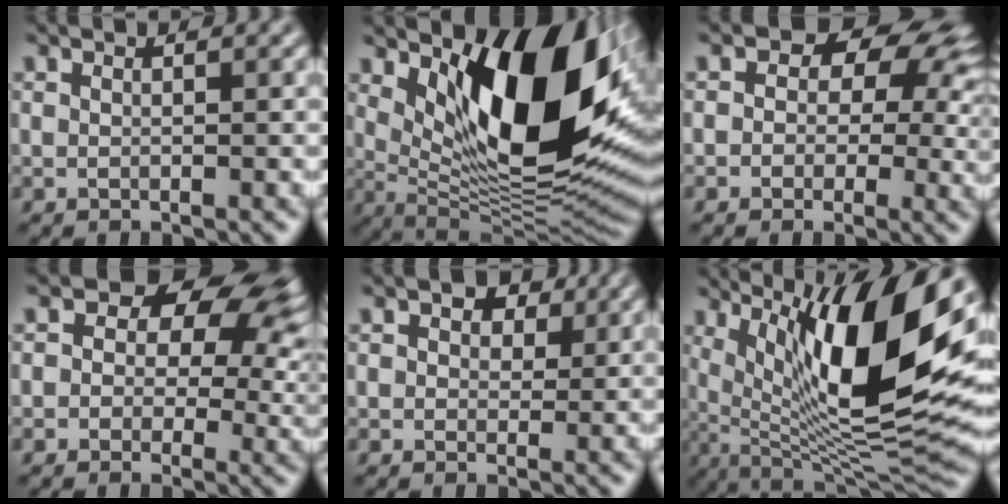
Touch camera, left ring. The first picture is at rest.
{"total": 13.9, "force": [4.0, 5.8, 11.9], "torque": [-0.167, -0.007, 0.071]}
{"total": 10.3, "force": [4.2, 6.6, 6.7], "torque": [-0.100, 0.040, 0.068]}
{"total": 11.4, "force": [4.9, 6.8, 7.7], "torque": [-0.119, 0.029, 0.084]}
{"total": 4.4, "force": [2.6, 2.8, 2.3], "torque": [-0.035, 0.024, 0.016]}
{"total": 13.2, "force": [4.8, 4.4, 11.5], "torque": [-0.175, -0.002, 0.084]}